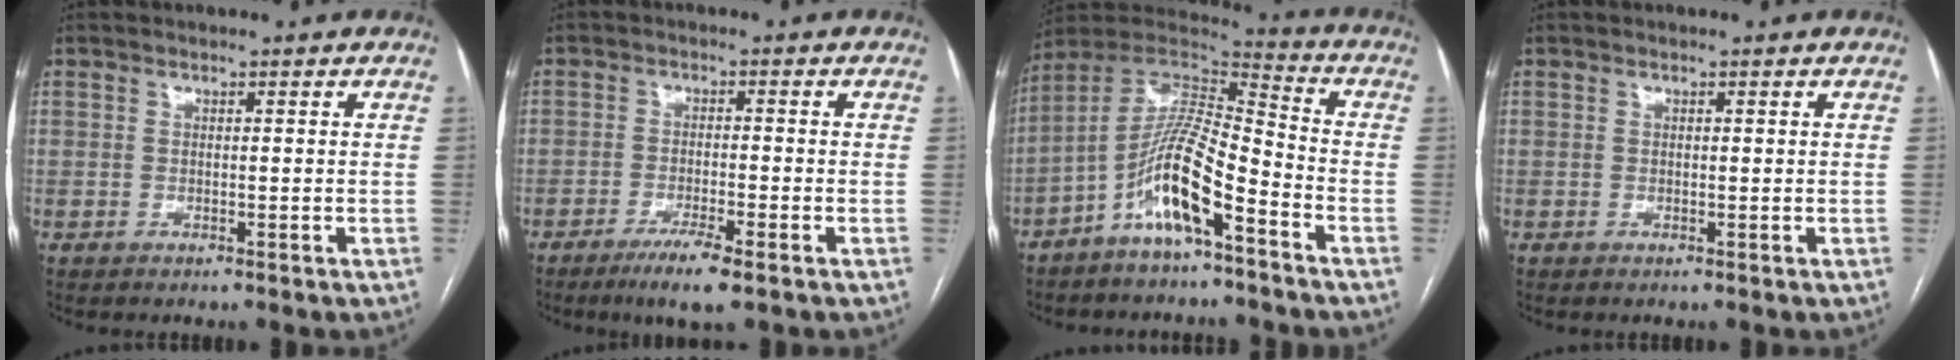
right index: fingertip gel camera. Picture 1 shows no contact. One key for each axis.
{"total": 5.6, "fx": -3.5, "fy": 0.2, "fz": 4.3, "tx": -0.080, "ty": -0.012, "tz": -0.062}
{"total": 12.6, "fx": -6.4, "fy": 2.1, "fz": 10.6, "tx": -0.211, "ty": 0.009, "tz": -0.121}
{"total": 0.0}